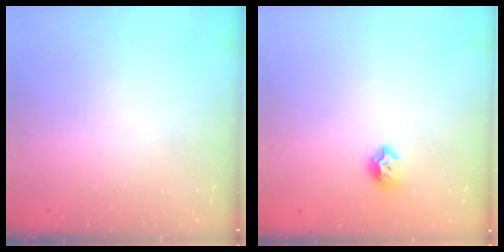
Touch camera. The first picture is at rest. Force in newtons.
{"total": 7.9, "press": 7.9, "slide": 0.8}